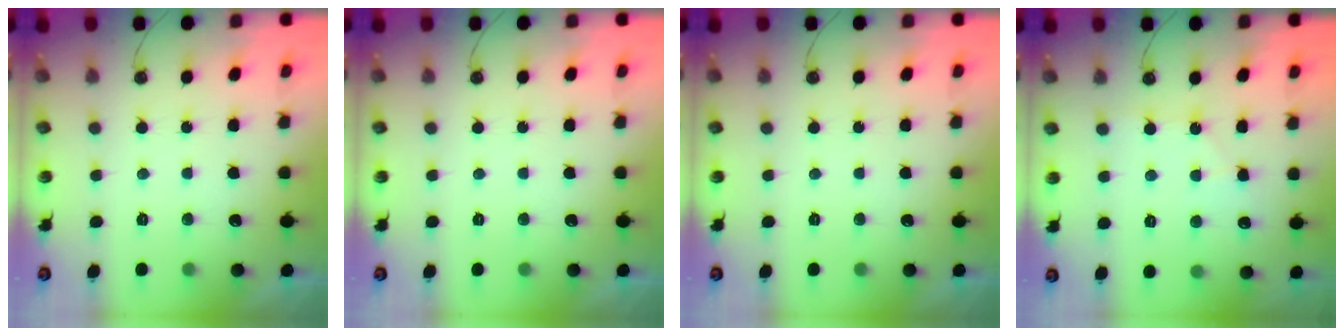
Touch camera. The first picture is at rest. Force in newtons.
{"total": 0.0}
{"total": 0.0}
{"total": 5.1, "press": 5.1, "slide": 0.7}